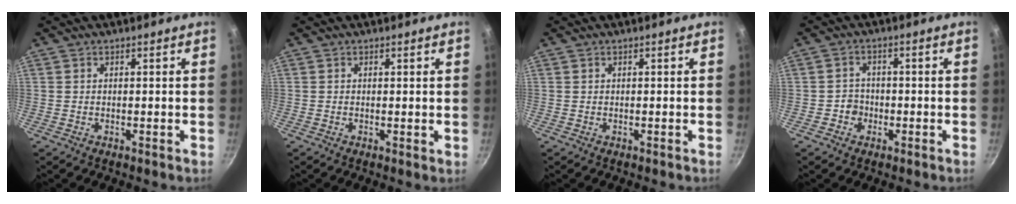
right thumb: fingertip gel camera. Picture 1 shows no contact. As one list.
[{"total": 0.5, "force": [0.2, 0.2, 0.4], "torque": [-0.006, -0.003, 0.000]}, {"total": 0.0}, {"total": 2.9, "force": [-1.2, 2.5, 0.7], "torque": [0.012, 0.013, -0.021]}]